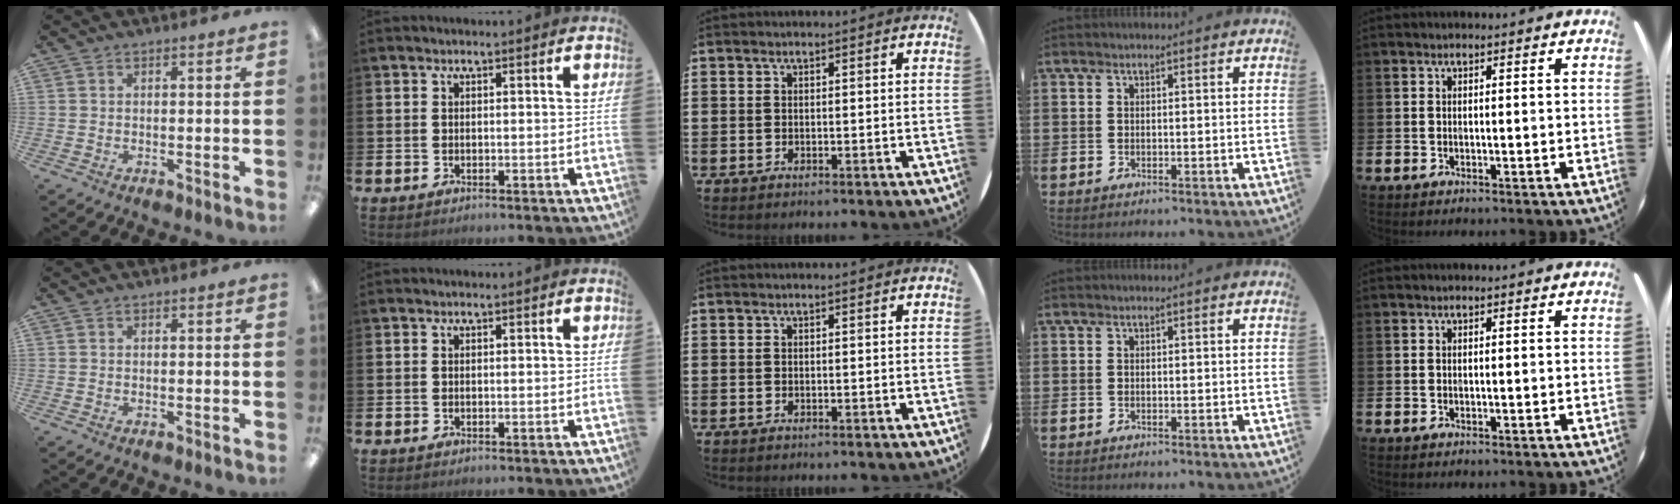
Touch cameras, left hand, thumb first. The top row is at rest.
{}